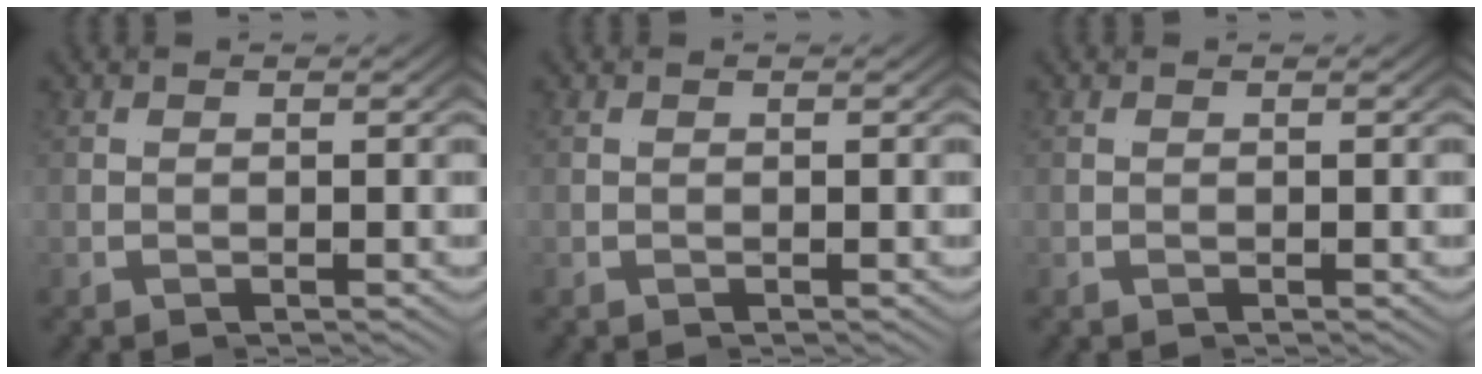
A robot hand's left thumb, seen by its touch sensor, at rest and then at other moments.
{"total": 0.0}
{"total": 0.0}